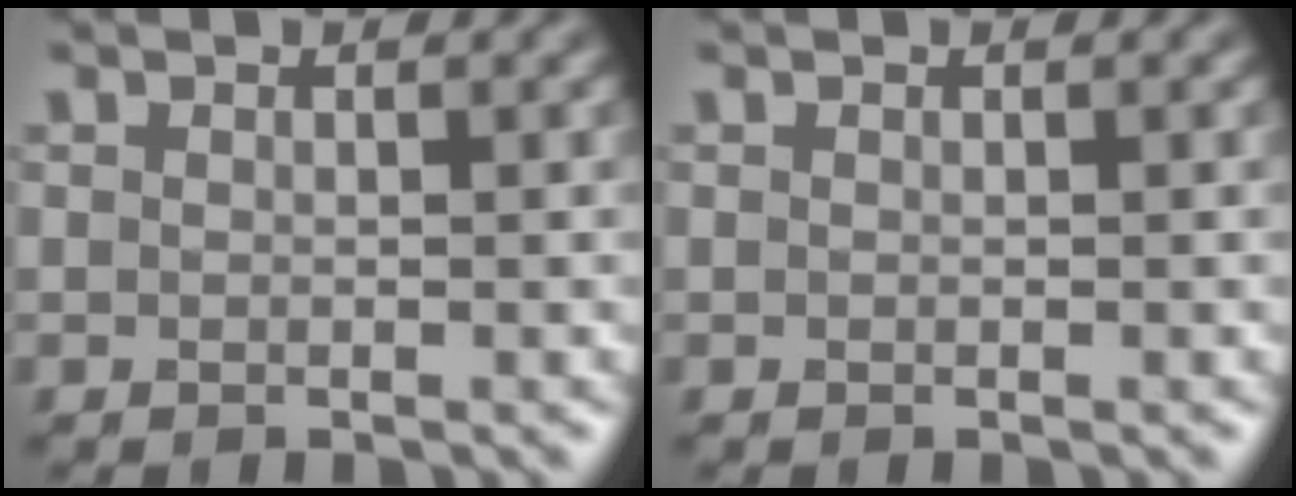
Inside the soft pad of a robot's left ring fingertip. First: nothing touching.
{"total": 0.0}